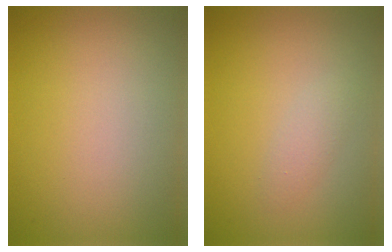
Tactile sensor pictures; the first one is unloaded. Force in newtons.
{"total": 1.2, "press": 1.2, "slide": 0.1}